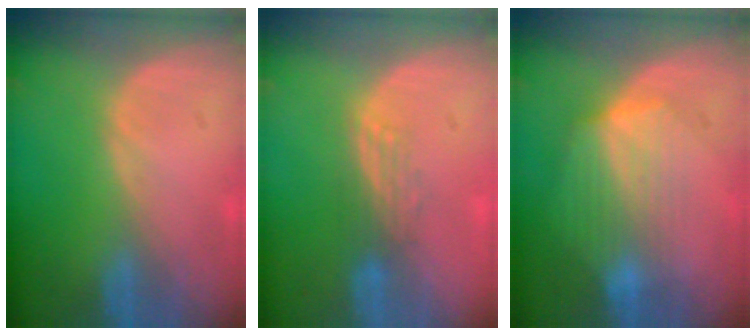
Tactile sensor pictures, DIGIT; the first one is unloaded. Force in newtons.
{"total": 2.8, "press": 2.4, "slide": 1.4}
{"total": 7.2, "press": 6.7, "slide": 2.6}